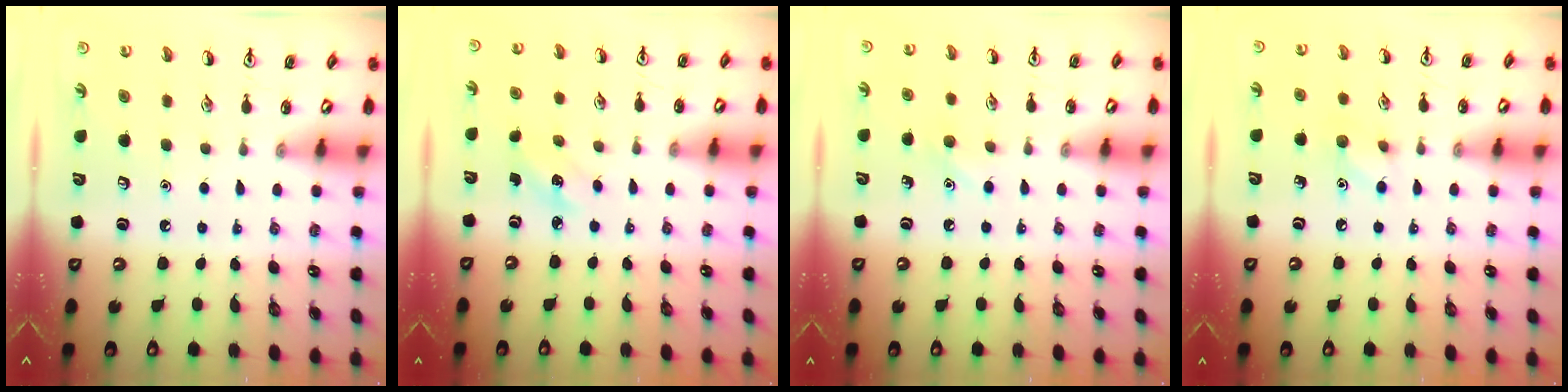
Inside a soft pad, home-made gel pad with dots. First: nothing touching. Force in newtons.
{"total": 2.7, "press": 2.5, "slide": 1.0}
{"total": 5.5, "press": 5.2, "slide": 1.6}
{"total": 6.7, "press": 6.4, "slide": 1.9}